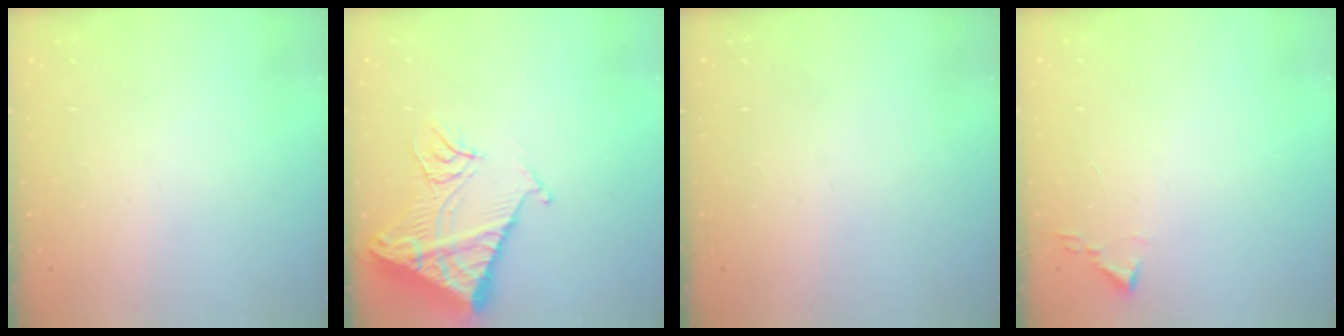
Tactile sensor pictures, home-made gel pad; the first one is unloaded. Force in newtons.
{"total": 15.7, "press": 15.6, "slide": 1.7}
{"total": 0.0}
{"total": 1.9, "press": 1.8, "slide": 0.3}